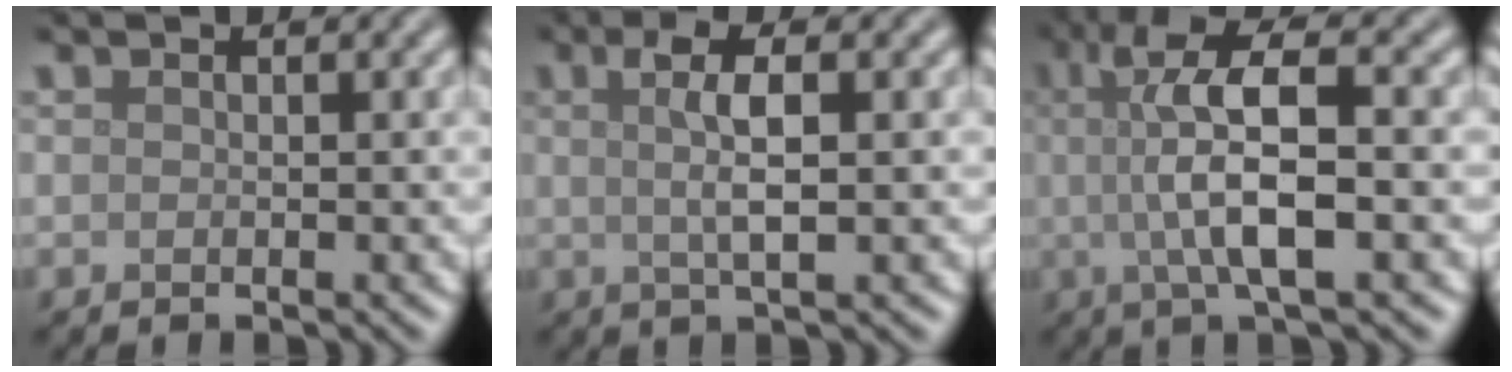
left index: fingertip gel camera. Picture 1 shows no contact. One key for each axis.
{"total": 3.7, "fx": 0.6, "fy": 0.8, "fz": 3.5, "tx": -0.065, "ty": 0.001, "tz": 0.009}
{"total": 8.7, "fx": 0.5, "fy": 2.6, "fz": 8.3, "tx": -0.137, "ty": 0.013, "tz": 0.004}